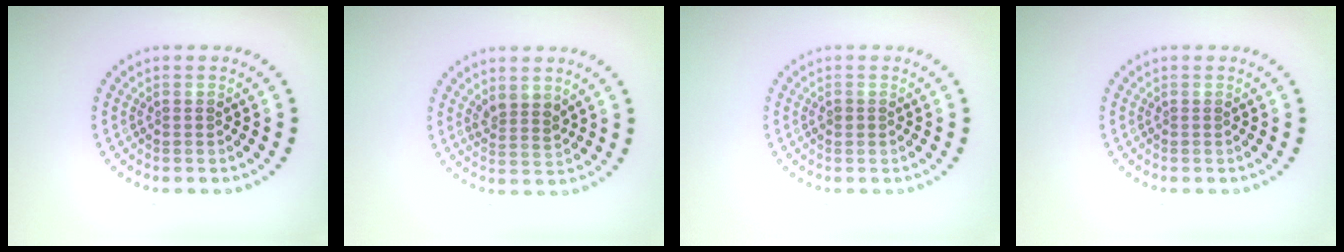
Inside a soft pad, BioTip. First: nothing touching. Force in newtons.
{"total": 2.0, "press": 1.6, "slide": 1.2}
{"total": 0.9, "press": 0.9, "slide": 0.1}
{"total": 0.0}